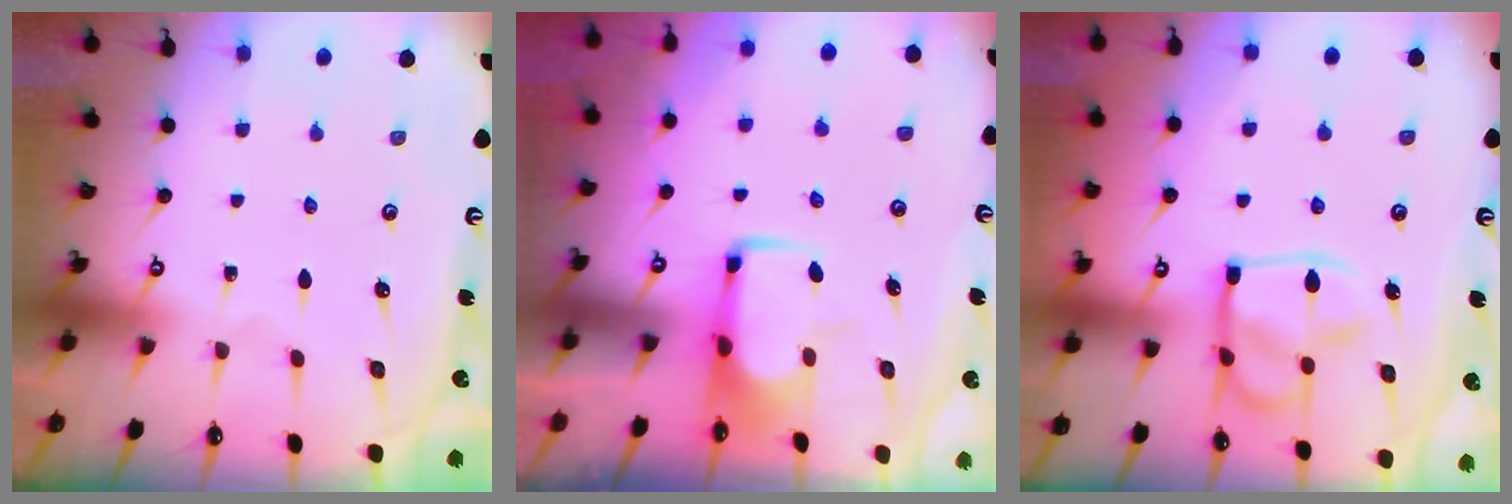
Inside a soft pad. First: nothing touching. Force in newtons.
{"total": 1.8, "press": 1.8, "slide": 0.4}
{"total": 16.1, "press": 16.0, "slide": 1.7}